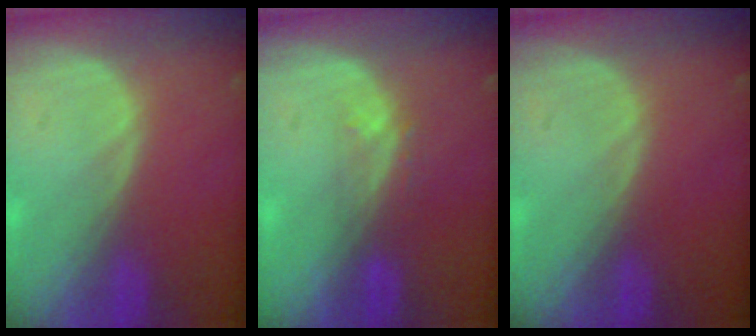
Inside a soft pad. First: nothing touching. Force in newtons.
{"total": 2.8, "press": 2.1, "slide": 1.7}
{"total": 0.0}